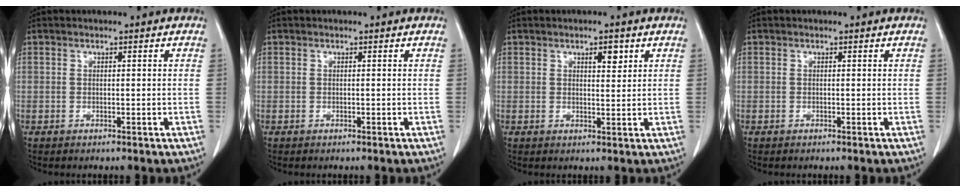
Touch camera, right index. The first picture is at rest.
{"total": 0.0}
{"total": 2.7, "force": [1.4, 0.9, 2.1], "torque": [-0.032, -0.003, 0.022]}
{"total": 0.0}